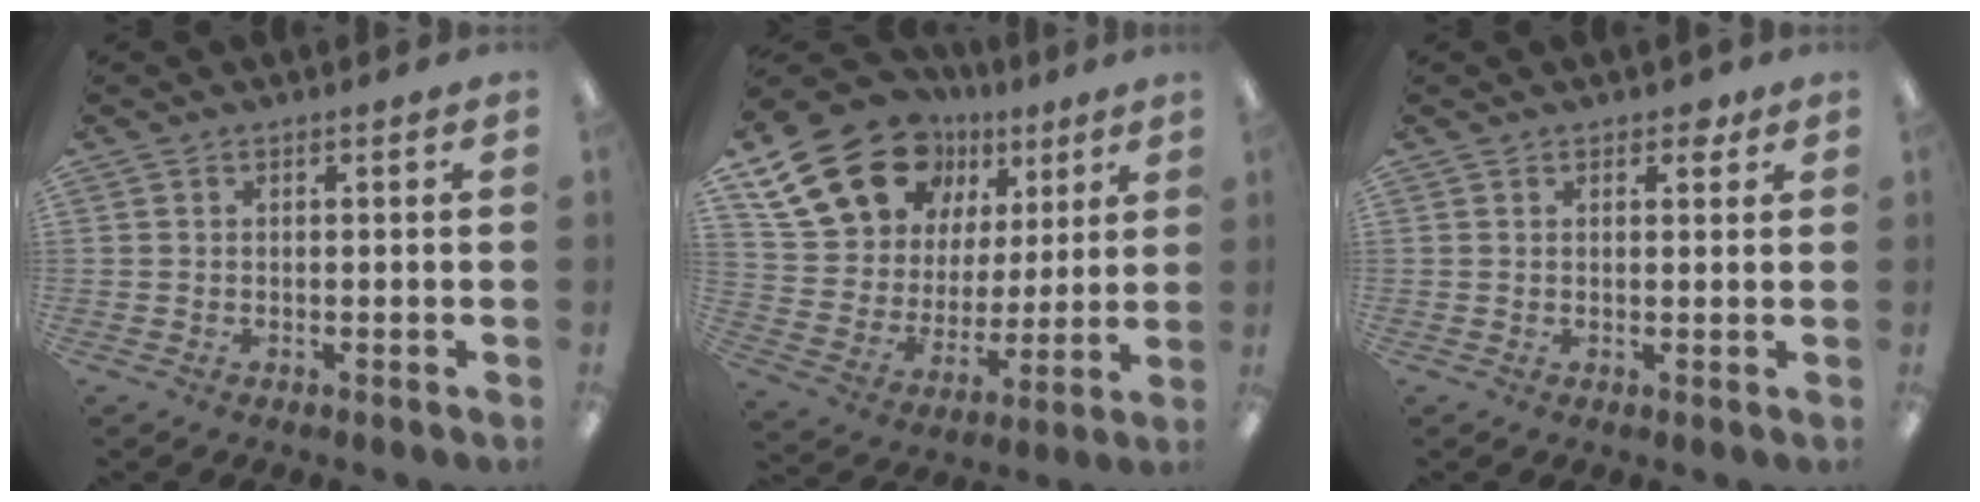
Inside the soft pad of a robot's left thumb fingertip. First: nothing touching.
{"total": 20.9, "force": [12.3, 14.2, 9.2], "torque": [-0.163, -0.058, 0.235]}
{"total": 2.4, "force": [1.6, 1.4, 1.1], "torque": [-0.008, -0.003, 0.026]}